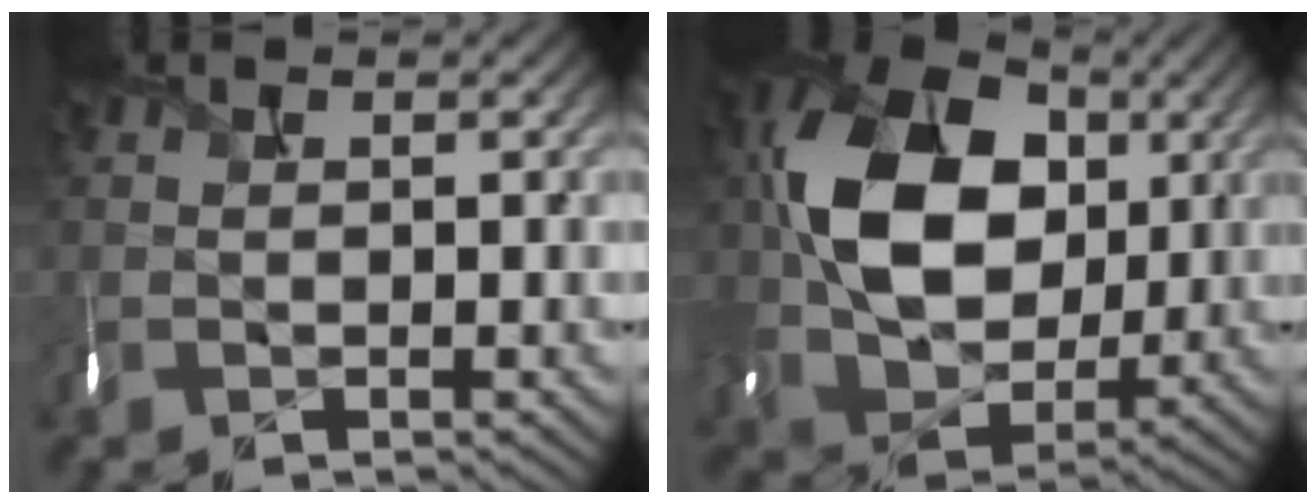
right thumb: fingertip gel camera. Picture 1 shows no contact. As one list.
[{"total": 14.3, "force": [2.1, 10.9, 9.1], "torque": [-0.193, 0.004, 0.038]}]